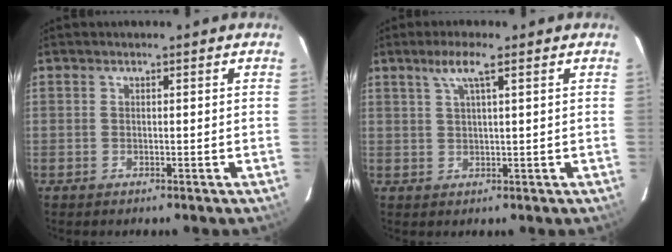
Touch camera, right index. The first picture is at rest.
{"total": 3.8, "force": [2.1, 0.0, 3.1], "torque": [-0.061, 0.006, 0.040]}